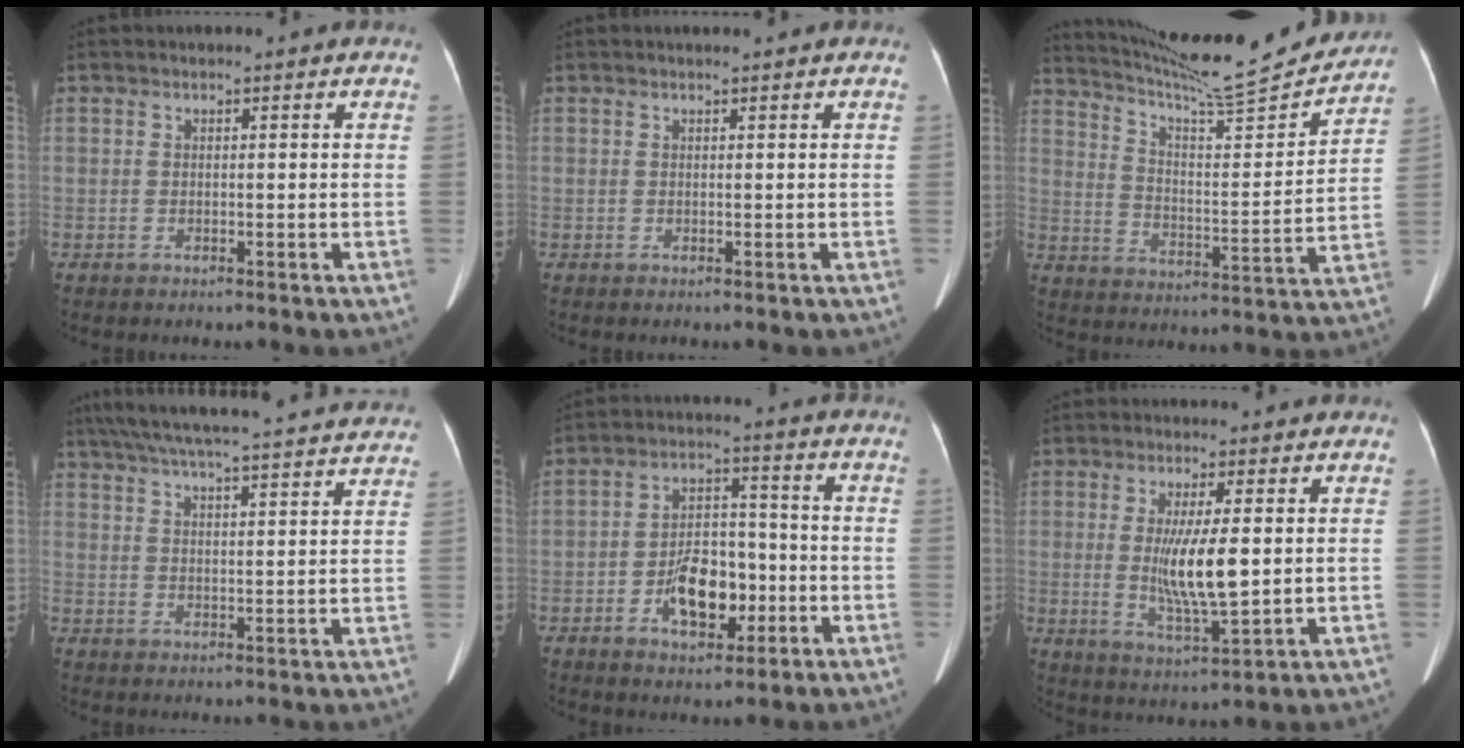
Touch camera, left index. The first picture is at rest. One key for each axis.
{"total": 0.0}
{"total": 19.9, "fx": 18.8, "fy": 0.1, "fz": 6.6, "tx": -0.114, "ty": -0.039, "tz": 0.274}
{"total": 29.9, "fx": 27.3, "fy": 2.6, "fz": 11.9, "tx": -0.207, "ty": -0.010, "tz": 0.345}
{"total": 9.1, "fx": -3.2, "fy": 4.9, "fz": 7.0, "tx": -0.128, "ty": 0.016, "tz": -0.049}
{"total": 8.7, "fx": 0.5, "fy": 1.2, "fz": 8.6, "tx": -0.168, "ty": -0.021, "tz": 0.013}